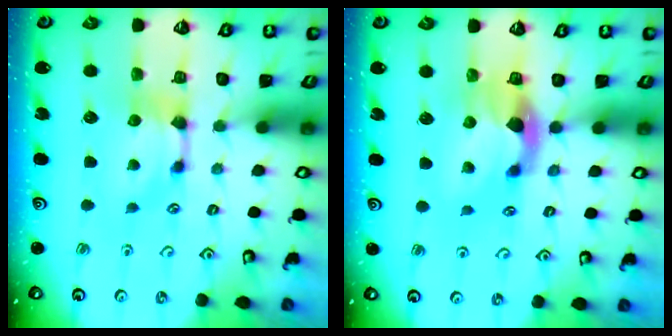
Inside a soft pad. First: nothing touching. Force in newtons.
{"total": 3.0, "press": 2.6, "slide": 1.5}